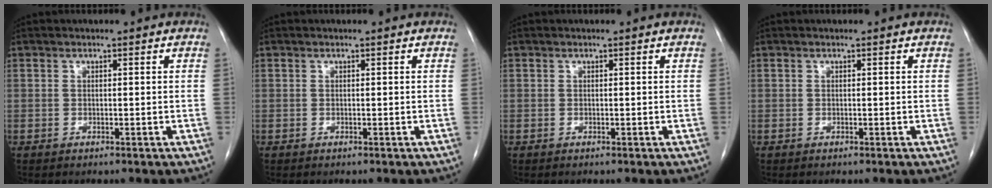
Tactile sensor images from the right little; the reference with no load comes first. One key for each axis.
{"total": 0.0}
{"total": 0.0}
{"total": 0.0}